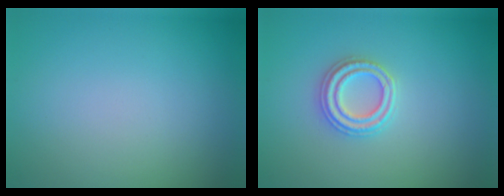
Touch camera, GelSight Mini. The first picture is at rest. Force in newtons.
{"total": 2.6, "press": 2.6, "slide": 0.4}